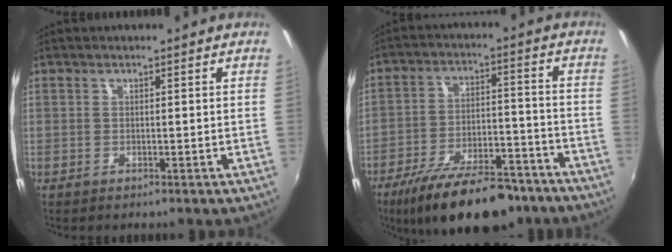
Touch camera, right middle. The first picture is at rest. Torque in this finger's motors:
{"motor_torque": [1.43, -0.71, 0.45, 0.21]}